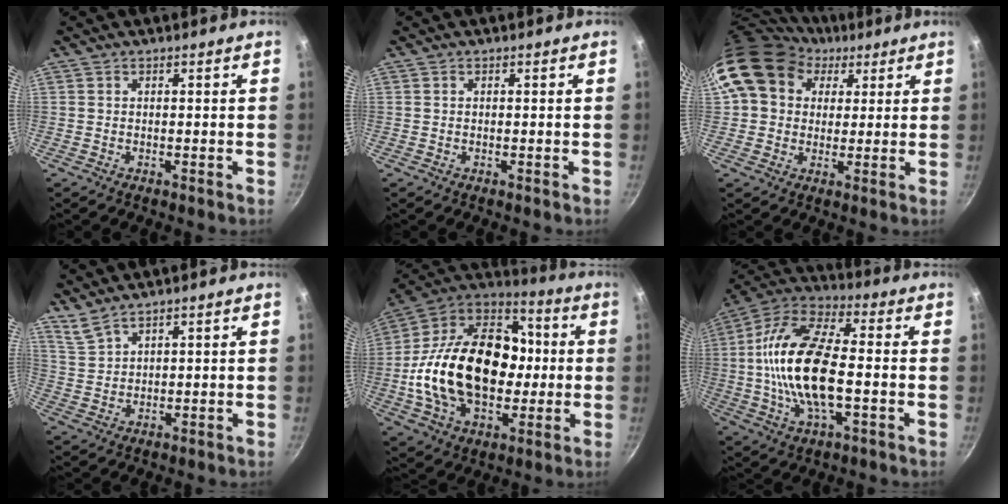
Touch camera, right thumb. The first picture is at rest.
{"total": 0.0}
{"total": 13.7, "force": [5.8, 11.0, 5.8], "torque": [-0.079, 0.006, 0.092]}
{"total": 3.6, "force": [3.3, 0.6, 1.5], "torque": [-0.033, -0.015, 0.076]}
{"total": 29.8, "force": [-1.3, 20.2, 21.9], "torque": [-0.360, 0.044, -0.025]}
{"total": 19.7, "force": [-1.6, 8.8, 17.5], "torque": [-0.327, 0.030, -0.046]}